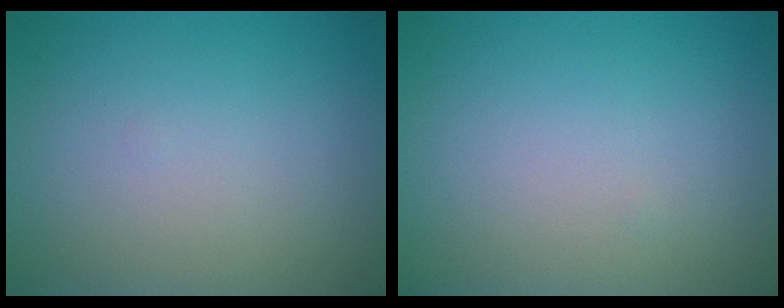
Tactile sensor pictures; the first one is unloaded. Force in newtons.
{"total": 0.0}